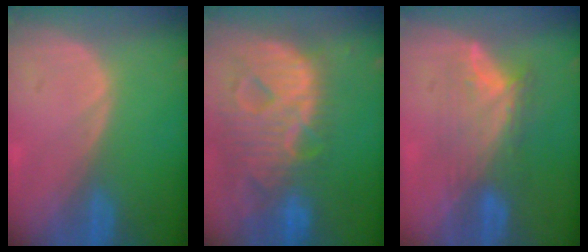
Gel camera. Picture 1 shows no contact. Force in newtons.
{"total": 13.1, "press": 11.1, "slide": 6.9}
{"total": 7.0, "press": 6.5, "slide": 2.6}